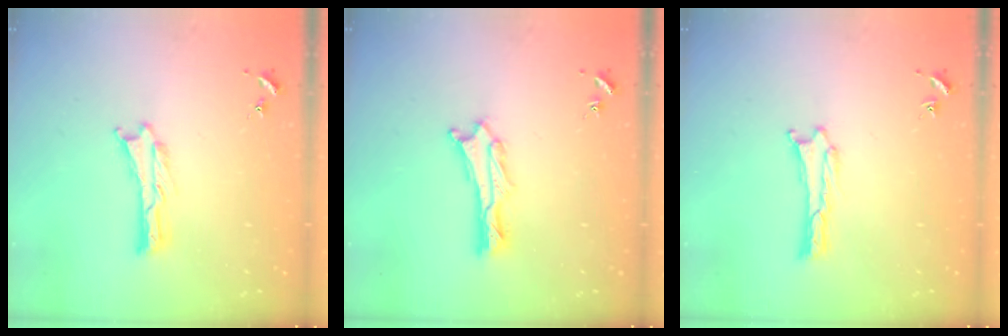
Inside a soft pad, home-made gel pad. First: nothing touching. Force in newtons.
{"total": 1.1, "press": 1.1, "slide": 0.2}
{"total": 0.0}